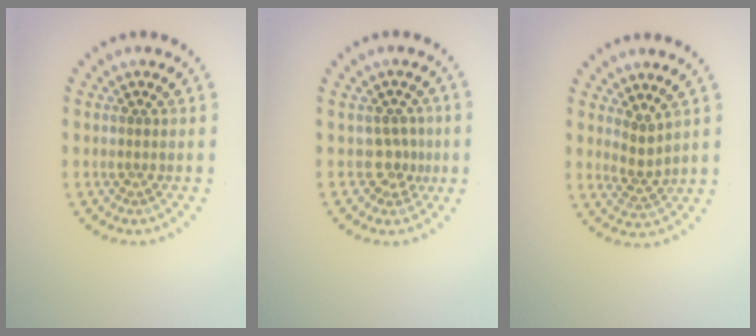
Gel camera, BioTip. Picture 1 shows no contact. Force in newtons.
{"total": 2.1, "press": 1.5, "slide": 1.5}
{"total": 2.2, "press": 1.6, "slide": 1.5}